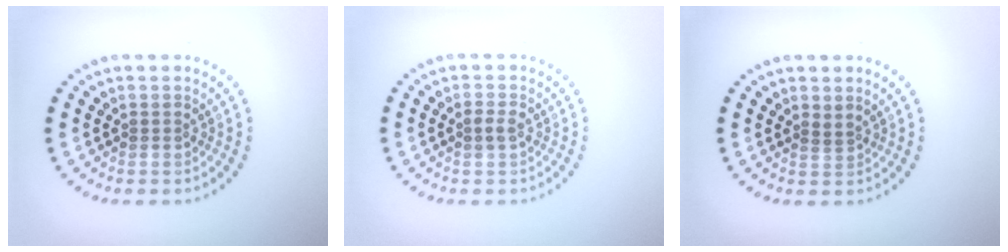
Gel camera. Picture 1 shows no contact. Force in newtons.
{"total": 1.2, "press": 1.2, "slide": 0.1}
{"total": 0.8, "press": 0.4, "slide": 0.7}